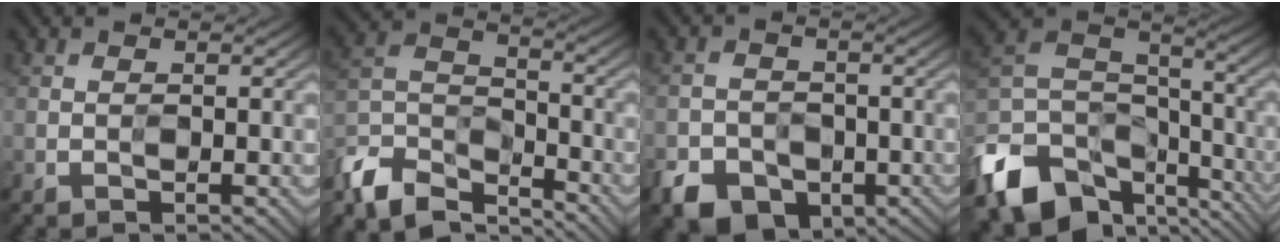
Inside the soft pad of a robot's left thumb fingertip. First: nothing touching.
{"total": 11.8, "force": [-9.5, 4.5, 5.2], "torque": [-0.126, -0.003, -0.187]}
{"total": 5.9, "force": [-3.6, 4.1, 2.2], "torque": [-0.036, -0.011, -0.067]}
{"total": 14.6, "force": [-8.2, 8.9, 8.1], "torque": [-0.213, -0.024, -0.145]}